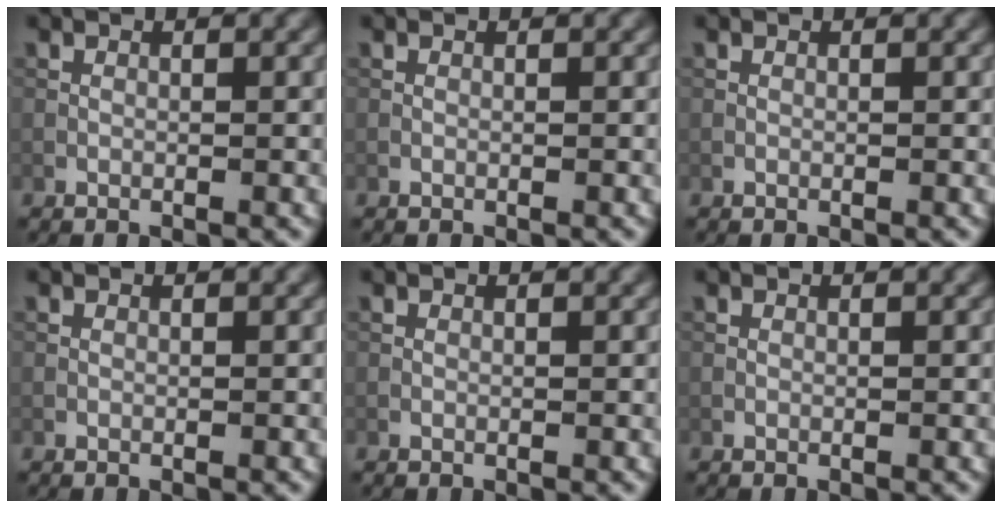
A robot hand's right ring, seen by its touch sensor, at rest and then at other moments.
{"total": 0.0}
{"total": 0.0}
{"total": 0.0}
{"total": 0.0}
{"total": 0.0}